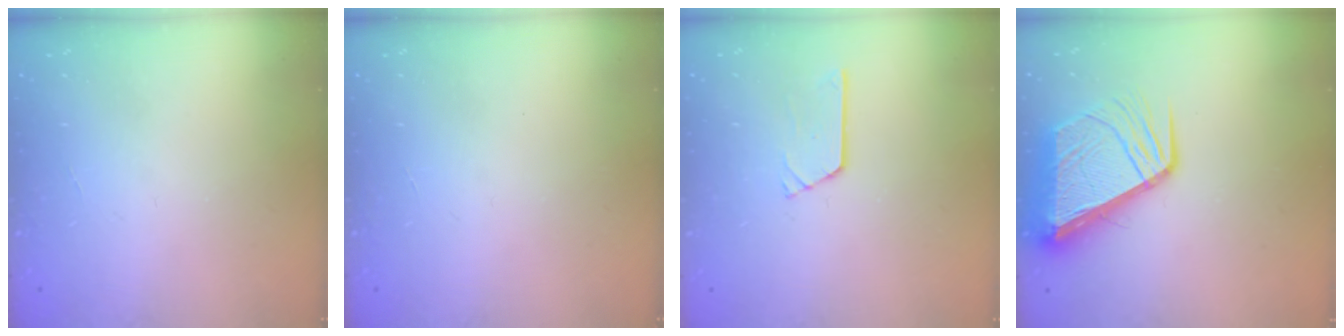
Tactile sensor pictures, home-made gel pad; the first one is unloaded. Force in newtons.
{"total": 0.0}
{"total": 4.2, "press": 4.2, "slide": 0.3}
{"total": 12.3, "press": 12.2, "slide": 1.6}